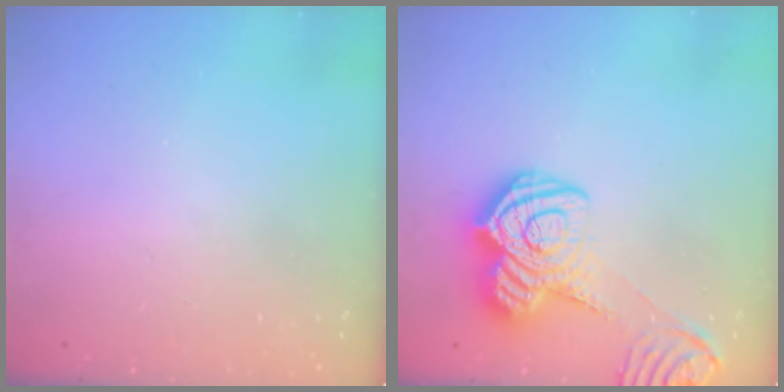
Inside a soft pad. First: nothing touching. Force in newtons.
{"total": 17.8, "press": 17.8, "slide": 1.2}